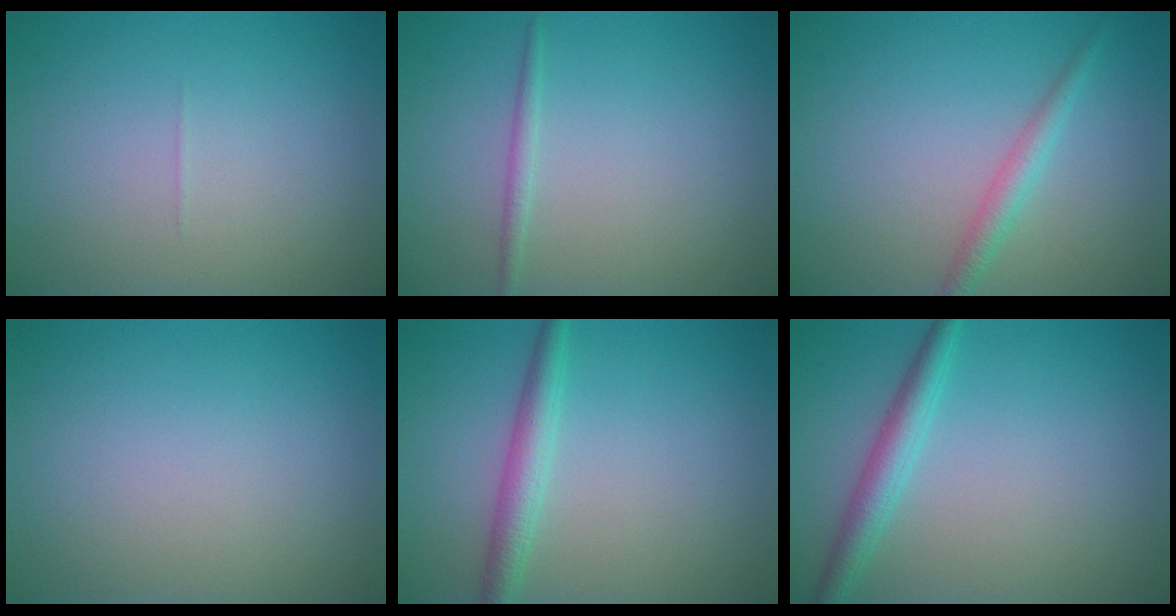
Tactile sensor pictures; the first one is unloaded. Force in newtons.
{"total": 1.0, "press": 1.0, "slide": 0.0}
{"total": 2.0, "press": 2.0, "slide": 0.0}
{"total": 0.0}
{"total": 2.7, "press": 2.7, "slide": 0.0}
{"total": 2.8, "press": 2.8, "slide": 0.1}